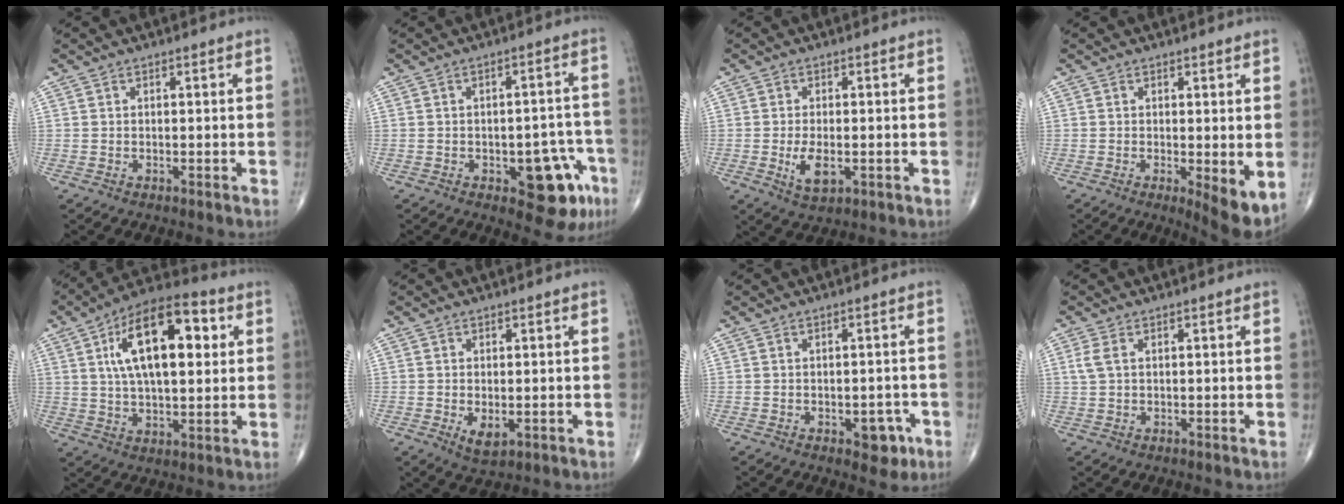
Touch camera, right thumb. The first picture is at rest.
{"total": 10.8, "force": [-4.6, 5.0, 8.4], "torque": [-0.060, 0.027, -0.050]}
{"total": 5.1, "force": [-1.1, 2.4, 4.3], "torque": [-0.075, -0.009, -0.016]}
{"total": 5.9, "force": [-0.6, 1.6, 5.7], "torque": [-0.079, -0.019, -0.009]}
{"total": 18.9, "force": [5.0, 8.6, 16.0], "torque": [-0.246, 0.009, 0.078]}
{"total": 3.4, "force": [-0.7, 1.7, 2.8], "torque": [-0.042, -0.009, -0.005]}
{"total": 4.5, "force": [-2.0, 2.5, 3.1], "torque": [-0.013, 0.009, -0.022]}
{"total": 2.2, "force": [0.7, 1.1, 1.7], "torque": [-0.048, 0.011, 0.018]}